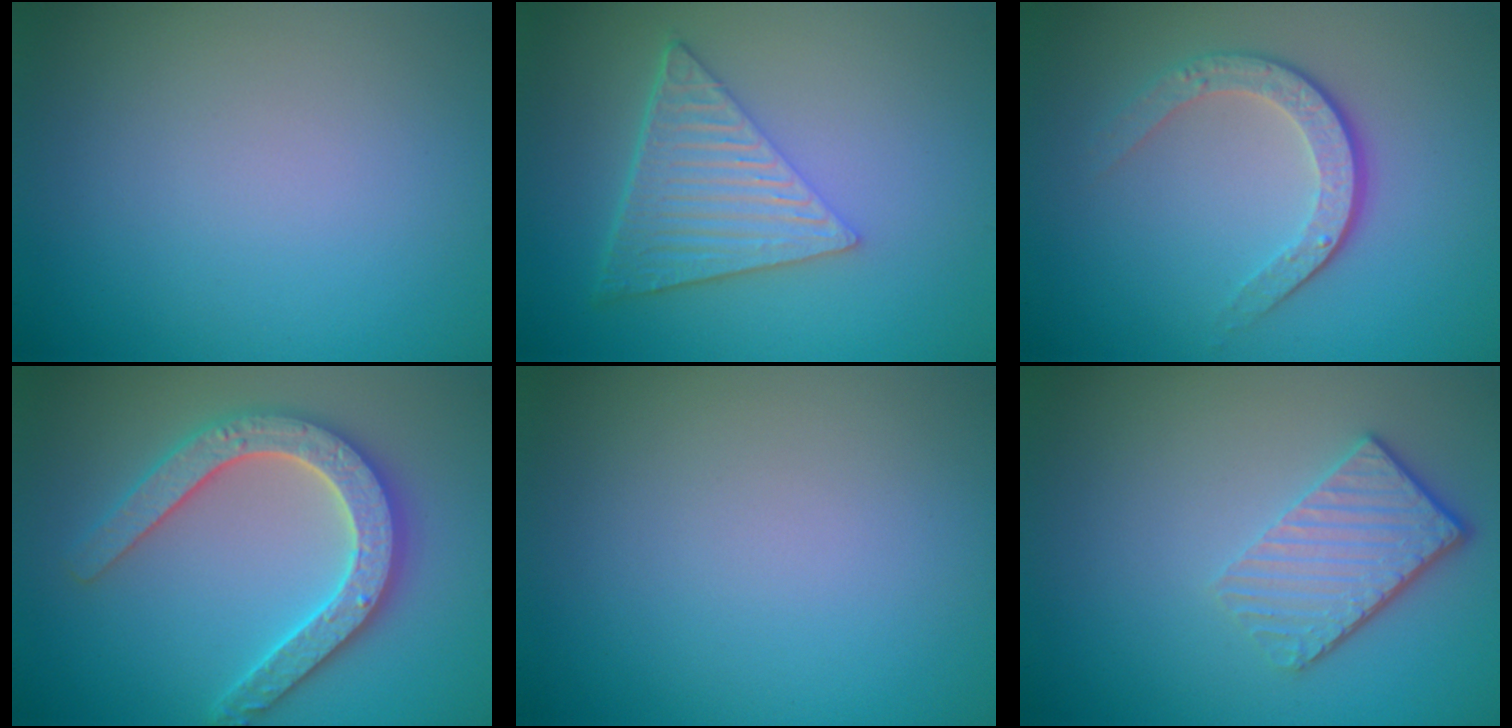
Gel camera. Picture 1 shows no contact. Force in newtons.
{"total": 6.4, "press": 4.4, "slide": 4.7}
{"total": 3.6, "press": 2.5, "slide": 2.6}
{"total": 4.7, "press": 4.6, "slide": 1.0}
{"total": 0.0}
{"total": 3.6, "press": 2.7, "slide": 2.4}